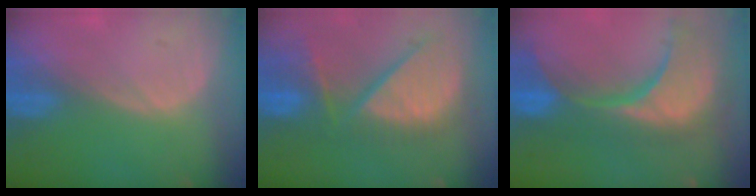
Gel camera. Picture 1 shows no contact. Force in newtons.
{"total": 11.7, "press": 10.3, "slide": 5.5}
{"total": 14.9, "press": 12.0, "slide": 8.9}